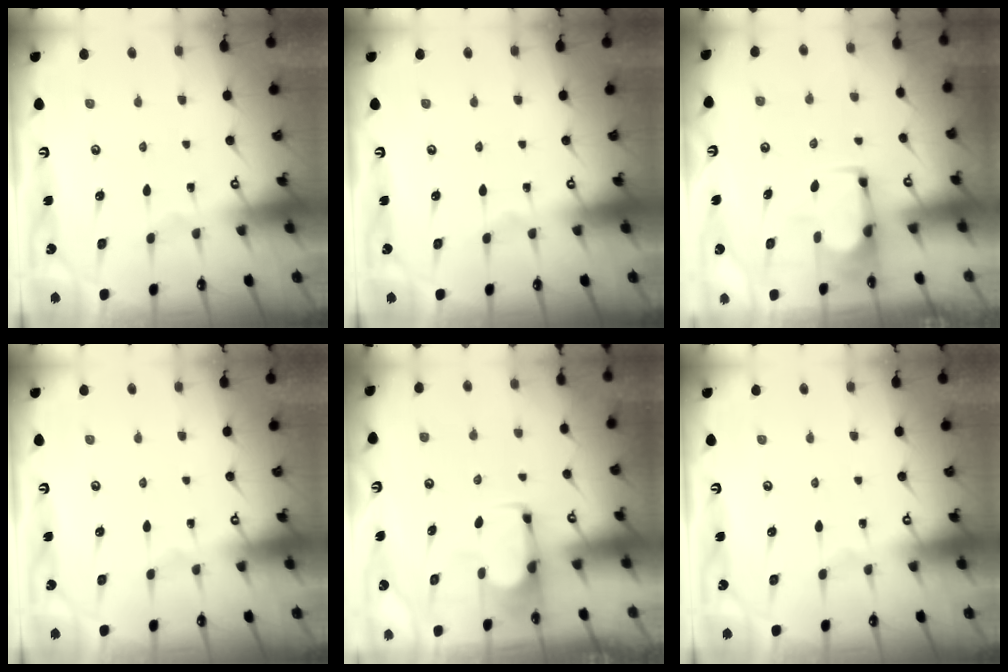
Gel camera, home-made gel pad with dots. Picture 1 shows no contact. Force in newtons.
{"total": 0.0}
{"total": 1.8, "press": 1.7, "slide": 0.6}
{"total": 0.0}
{"total": 1.7, "press": 1.6, "slide": 0.7}
{"total": 0.0}